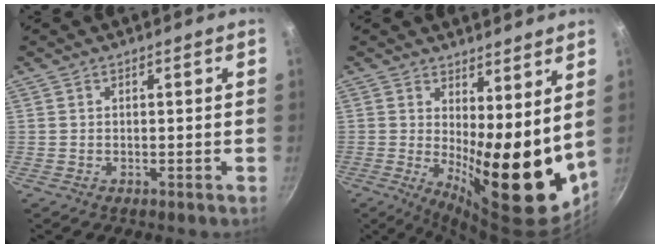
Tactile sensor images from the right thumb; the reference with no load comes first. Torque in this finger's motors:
{"motor_torque": [0.74, 3.93, 2.44, -0.29, 0.25]}